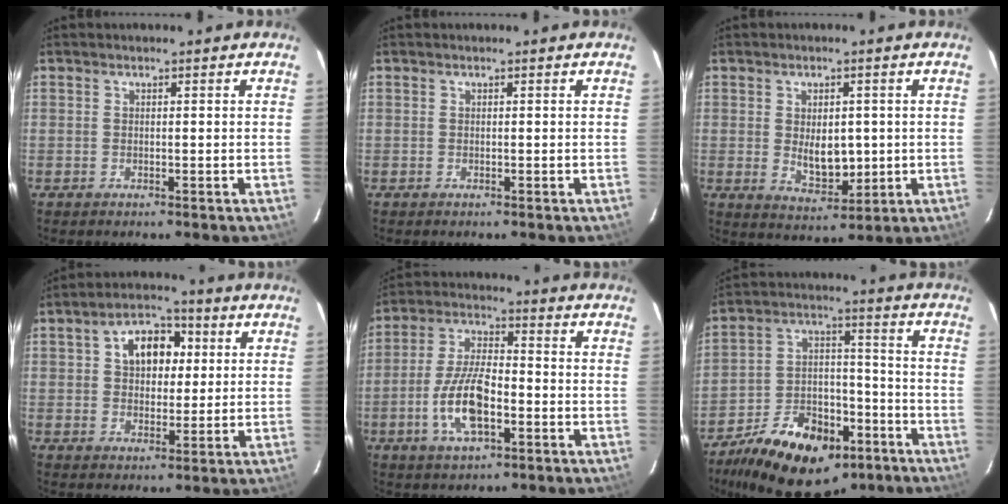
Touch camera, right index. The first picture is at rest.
{"total": 0.0}
{"total": 6.9, "force": [0.1, 4.2, 5.5], "torque": [-0.092, -0.008, 0.013]}
{"total": 9.0, "force": [2.5, 6.2, 6.1], "torque": [-0.101, 0.031, 0.043]}
{"total": 11.3, "force": [-4.0, 4.2, 9.8], "torque": [-0.201, 0.002, -0.073]}
{"total": 20.3, "force": [-12.8, 11.2, 11.1], "torque": [-0.212, 0.017, -0.193]}